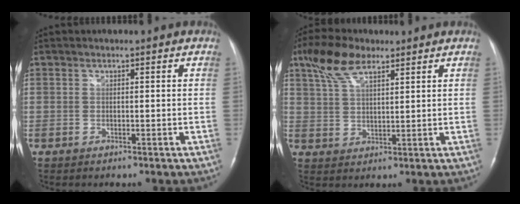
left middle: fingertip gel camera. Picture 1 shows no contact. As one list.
[{"total": 7.8, "force": [5.1, 2.8, 5.1], "torque": [-0.111, 0.022, 0.104]}]